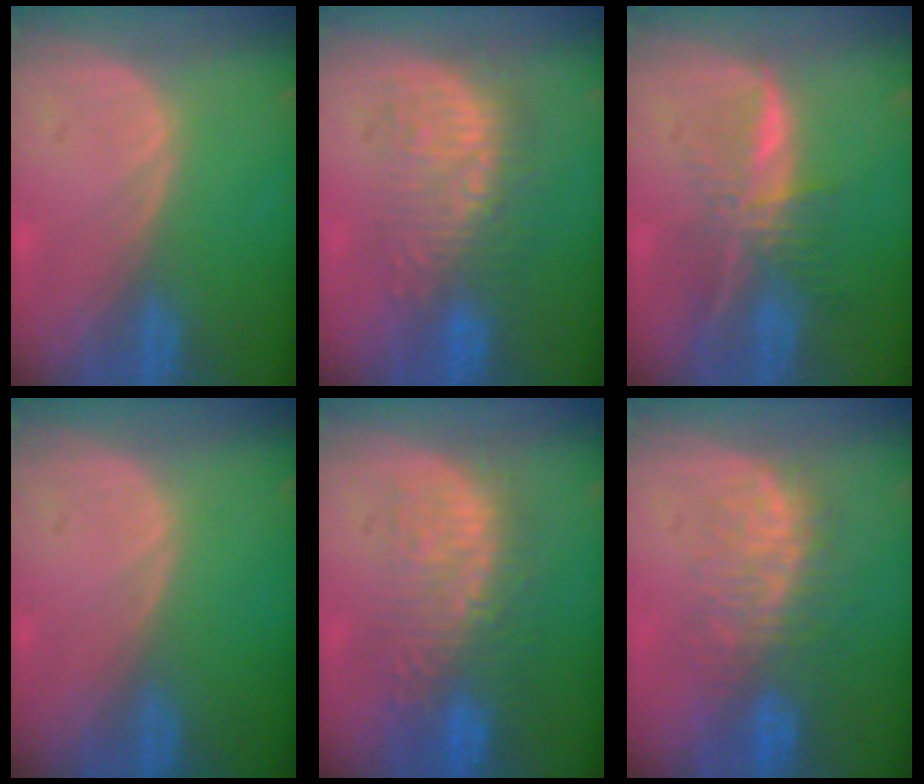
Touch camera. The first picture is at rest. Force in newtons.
{"total": 8.8, "press": 8.6, "slide": 1.6}
{"total": 7.7, "press": 6.5, "slide": 4.1}
{"total": 0.0}
{"total": 10.9, "press": 9.6, "slide": 5.2}
{"total": 8.5, "press": 7.7, "slide": 3.6}